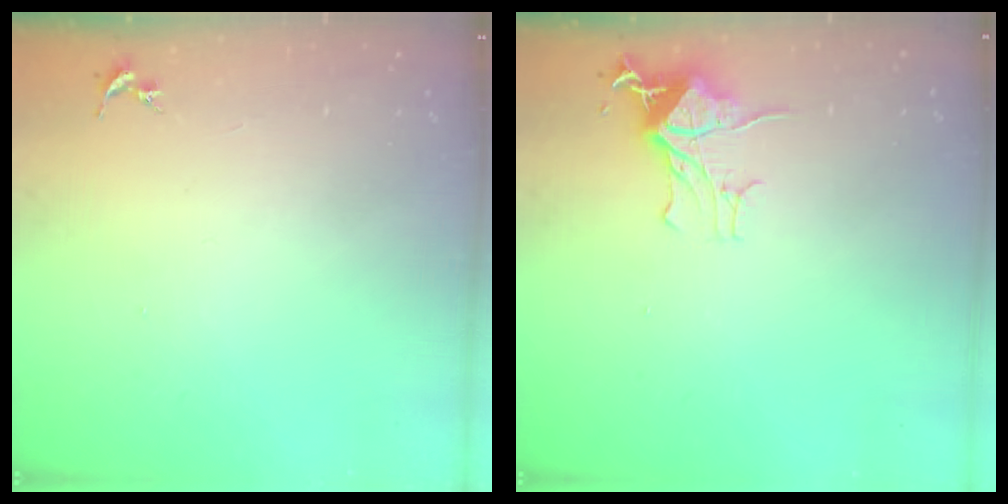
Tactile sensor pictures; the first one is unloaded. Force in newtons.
{"total": 11.3, "press": 11.3, "slide": 0.9}